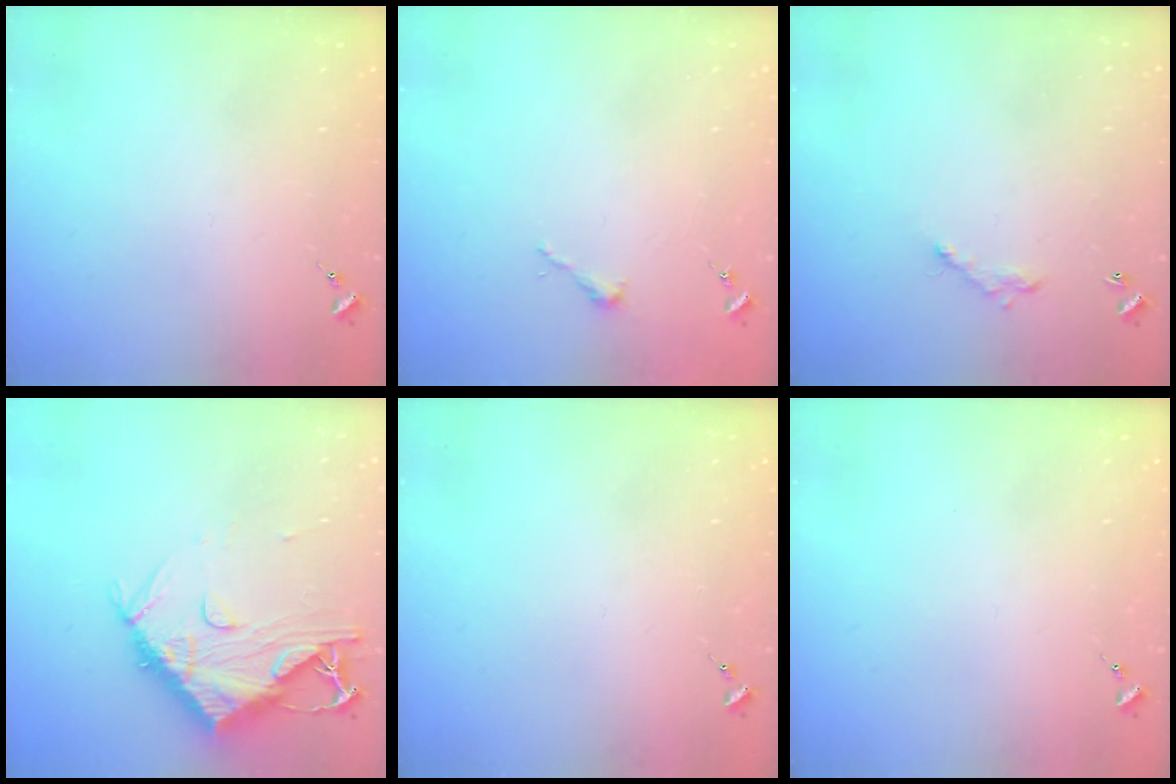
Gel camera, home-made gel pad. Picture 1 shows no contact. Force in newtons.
{"total": 2.5, "press": 2.5, "slide": 0.2}
{"total": 5.2, "press": 5.2, "slide": 0.2}
{"total": 13.2, "press": 13.1, "slide": 1.4}
{"total": 0.0}
{"total": 0.0}